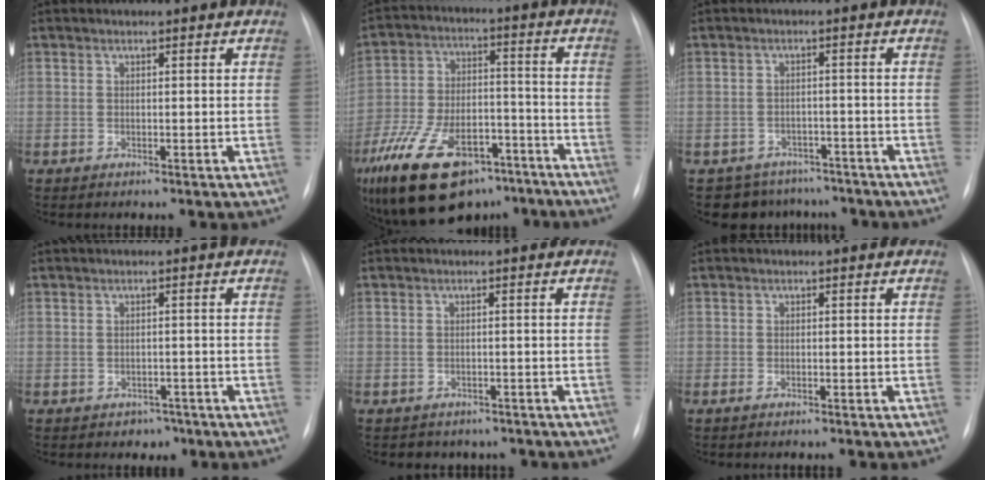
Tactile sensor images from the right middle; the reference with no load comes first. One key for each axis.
{"total": 22.4, "fx": -14.9, "fy": 10.8, "fz": 12.8, "tx": -0.272, "ty": 0.005, "tz": -0.247}
{"total": 7.1, "fx": -5.9, "fy": 3.8, "fz": -0.2, "tx": 0.010, "ty": 0.021, "tz": -0.073}
{"total": 2.0, "fx": -1.4, "fy": 1.5, "fz": 0.2, "tx": -0.003, "ty": 0.009, "tz": -0.013}
{"total": 4.8, "fx": -4.0, "fy": 2.5, "fz": 0.3, "tx": -0.001, "ty": 0.013, "tz": -0.042}
{"total": 1.3, "fx": -1.1, "fy": 0.2, "fz": 0.7, "tx": -0.016, "ty": -0.004, "tz": -0.010}